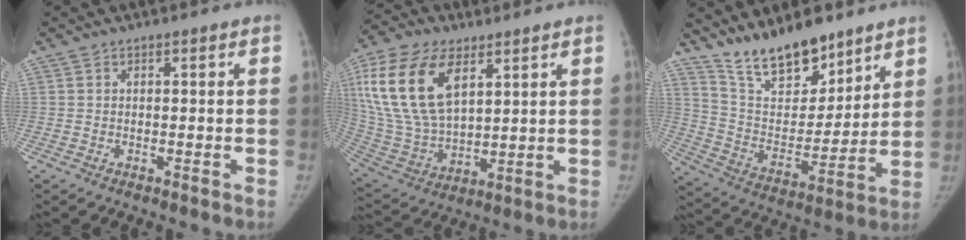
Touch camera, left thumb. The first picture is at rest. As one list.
[{"total": 21.0, "force": [8.3, 11.5, 15.4], "torque": [-0.302, -0.023, 0.162]}, {"total": 16.4, "force": [13.2, 6.2, 7.5], "torque": [-0.082, -0.083, 0.241]}]